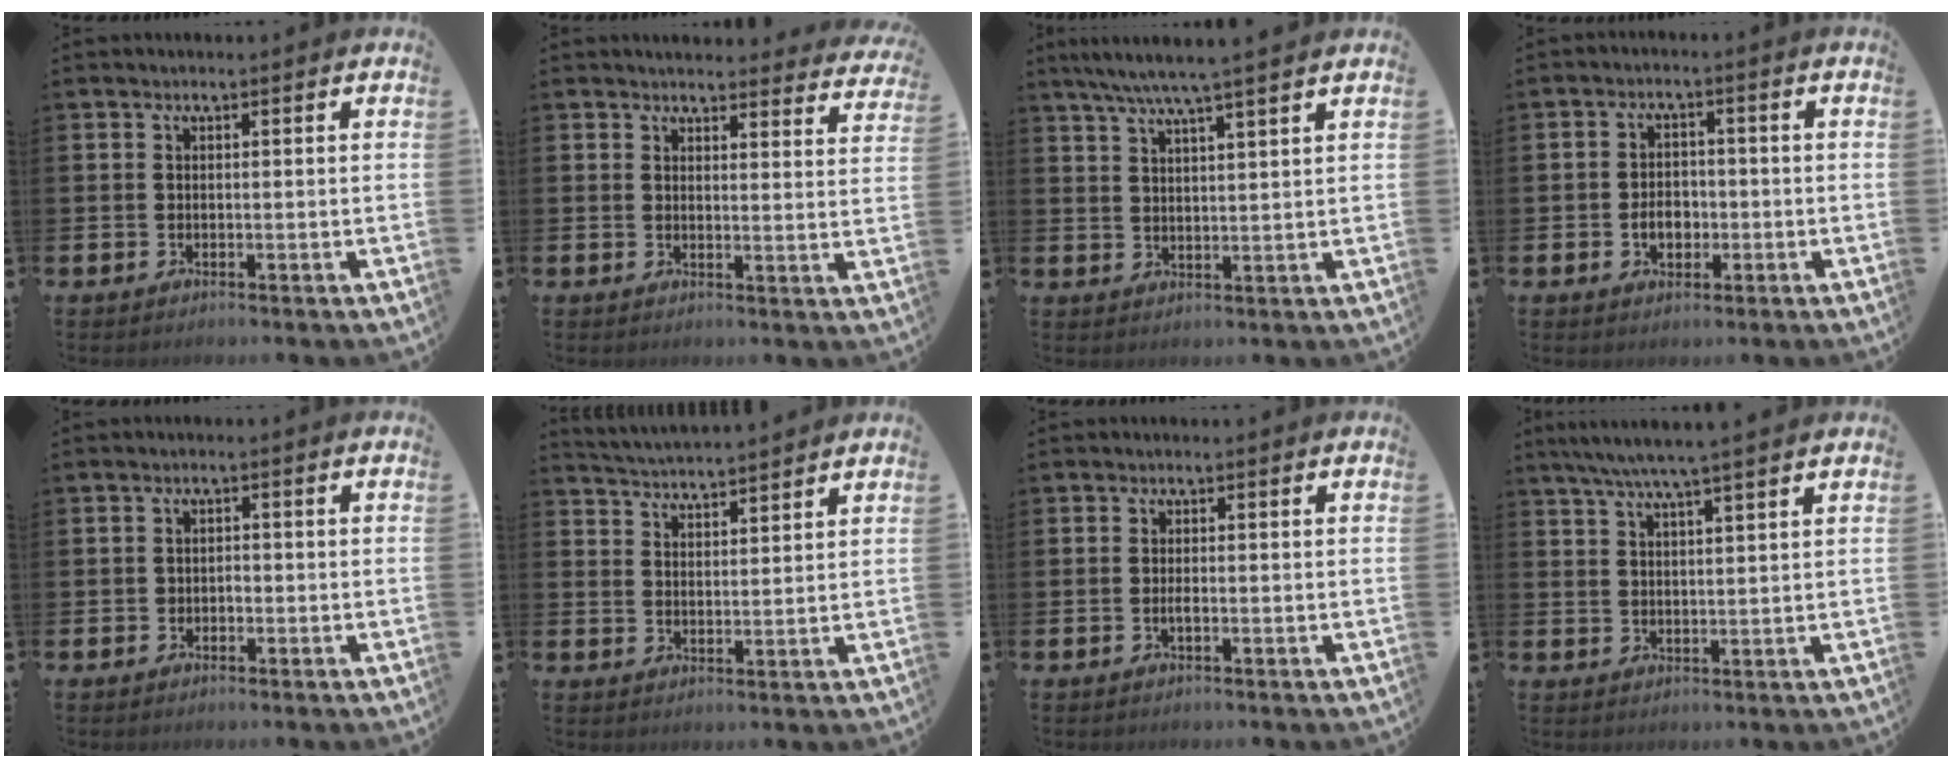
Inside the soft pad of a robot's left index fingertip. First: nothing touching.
{"total": 3.7, "force": [3.7, 0.6, 0.1], "torque": [0.000, -0.026, 0.065]}
{"total": 5.7, "force": [5.1, -0.7, 2.3], "torque": [-0.065, -0.018, 0.091]}
{"total": 3.5, "force": [-0.9, 2.6, 2.1], "torque": [-0.023, -0.004, -0.024]}
{"total": 1.3, "force": [-0.3, 1.1, 0.6], "torque": [-0.001, 0.000, -0.011]}
{"total": 4.4, "force": [4.3, -0.2, -0.3], "torque": [-0.014, -0.025, 0.078]}
{"total": 0.9, "force": [-0.3, 0.2, 0.8], "torque": [-0.020, 0.000, -0.003]}
{"total": 5.3, "force": [4.7, -0.5, 2.3], "torque": [-0.063, -0.012, 0.085]}